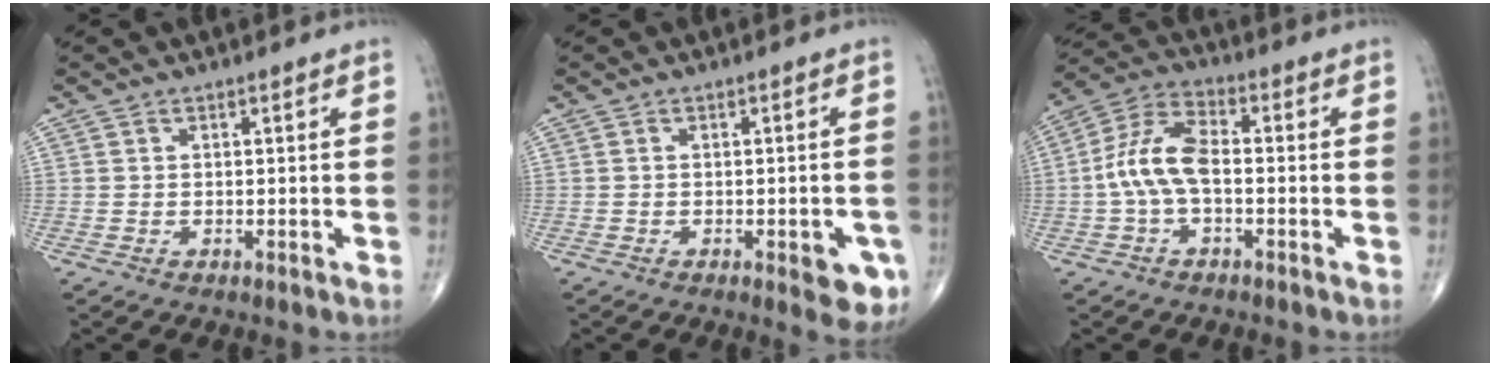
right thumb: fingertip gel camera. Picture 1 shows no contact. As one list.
[{"total": 5.9, "force": [-2.4, 2.2, 4.9], "torque": [-0.041, 0.000, -0.025]}, {"total": 9.4, "force": [-1.2, 4.7, 8.0], "torque": [-0.170, 0.033, -0.030]}]